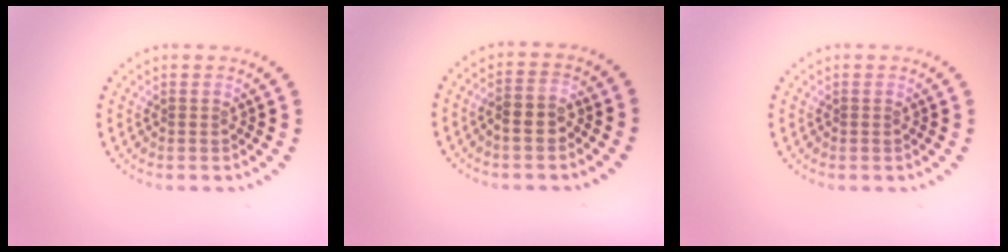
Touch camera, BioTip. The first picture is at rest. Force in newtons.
{"total": 1.8, "press": 1.7, "slide": 0.6}
{"total": 0.0}